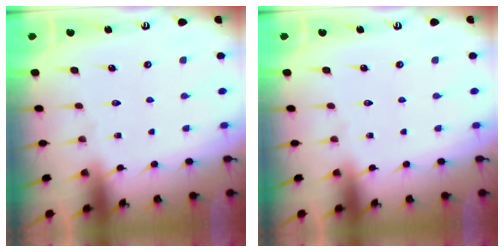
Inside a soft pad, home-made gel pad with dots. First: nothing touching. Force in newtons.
{"total": 0.0}